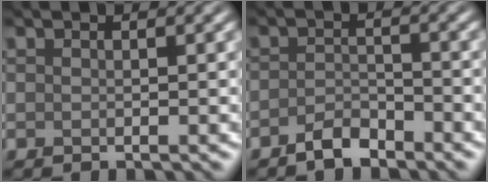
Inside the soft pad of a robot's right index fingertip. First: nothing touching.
{"total": 2.4, "force": [-1.9, 0.8, 1.1], "torque": [-0.019, 0.007, -0.039]}